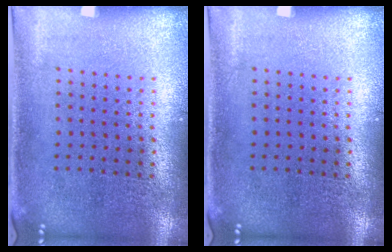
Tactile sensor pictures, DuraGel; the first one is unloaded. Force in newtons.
{"total": 0.0}